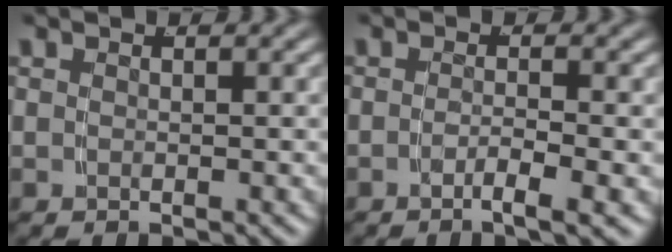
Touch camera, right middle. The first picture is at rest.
{"total": 2.2, "force": [-1.4, -0.4, 1.6], "torque": [-0.030, -0.006, -0.024]}